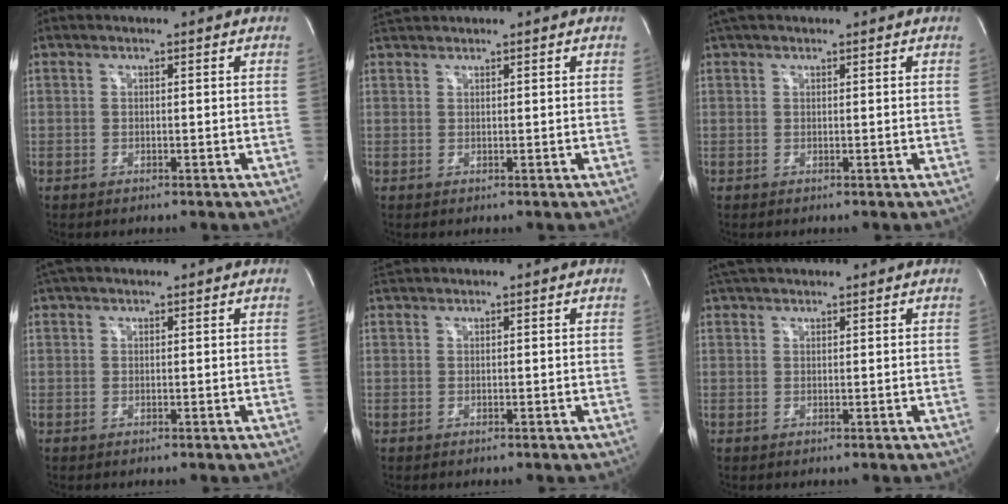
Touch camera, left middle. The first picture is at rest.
{"total": 2.0, "force": [2.0, -0.2, 0.3], "torque": [-0.013, 0.019, 0.043]}
{"total": 3.1, "force": [2.6, 0.9, 1.3], "torque": [-0.031, 0.031, 0.049]}
{"total": 3.7, "force": [3.2, 1.0, 1.6], "torque": [-0.033, 0.037, 0.058]}
{"total": 1.3, "force": [1.2, -0.3, 0.1], "torque": [-0.012, 0.015, 0.033]}
{"total": 4.9, "force": [4.4, 1.0, 2.0], "torque": [-0.037, 0.037, 0.079]}